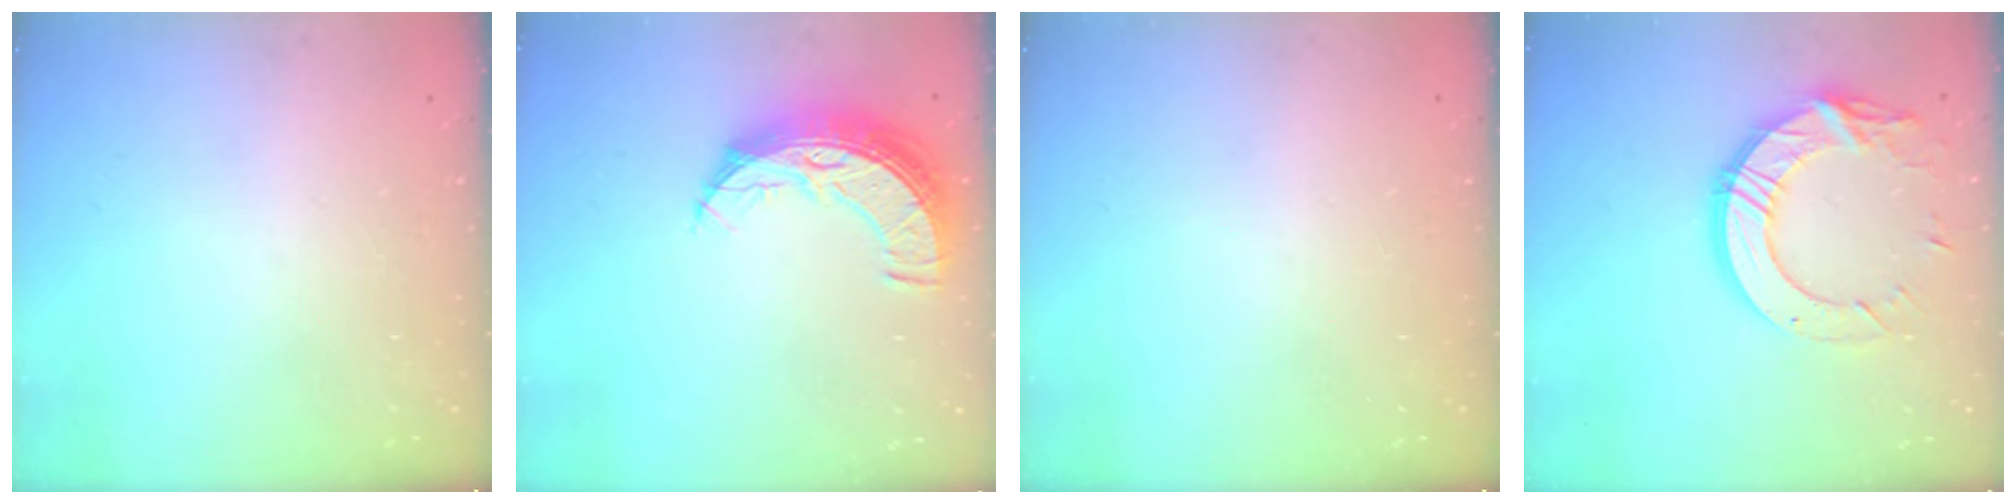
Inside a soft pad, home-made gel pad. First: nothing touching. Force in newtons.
{"total": 9.9, "press": 9.9, "slide": 0.7}
{"total": 0.0}
{"total": 16.0, "press": 16.0, "slide": 1.0}